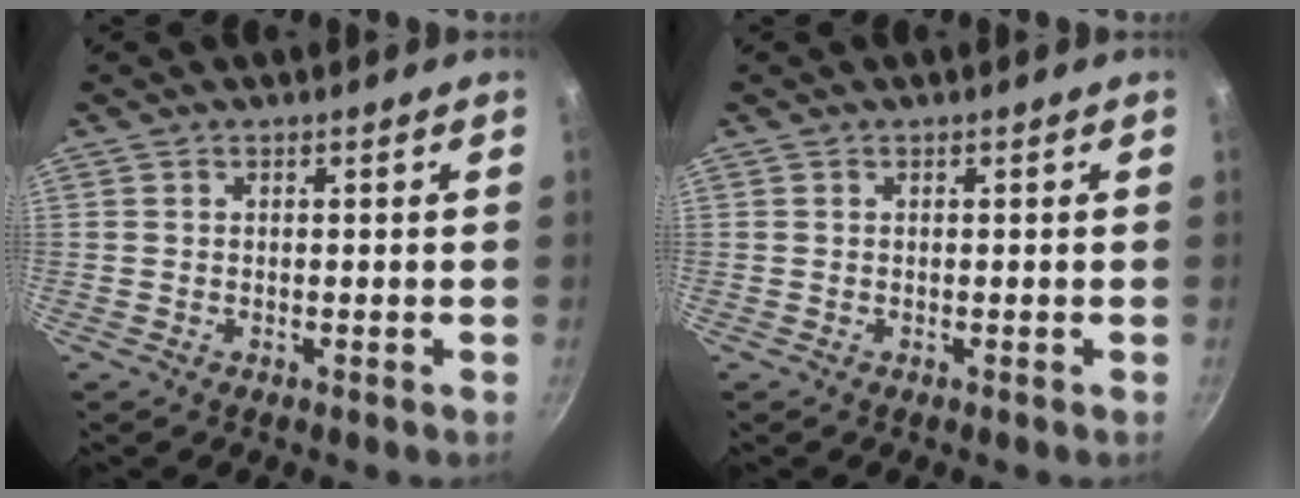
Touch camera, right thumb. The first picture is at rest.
{"total": 0.0}